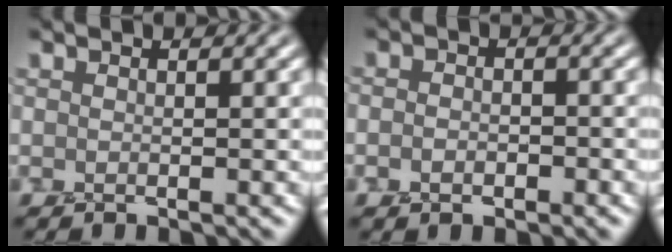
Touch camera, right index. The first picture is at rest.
{"total": 1.7, "force": [-0.6, 1.2, 1.1], "torque": [-0.008, 0.003, -0.011]}